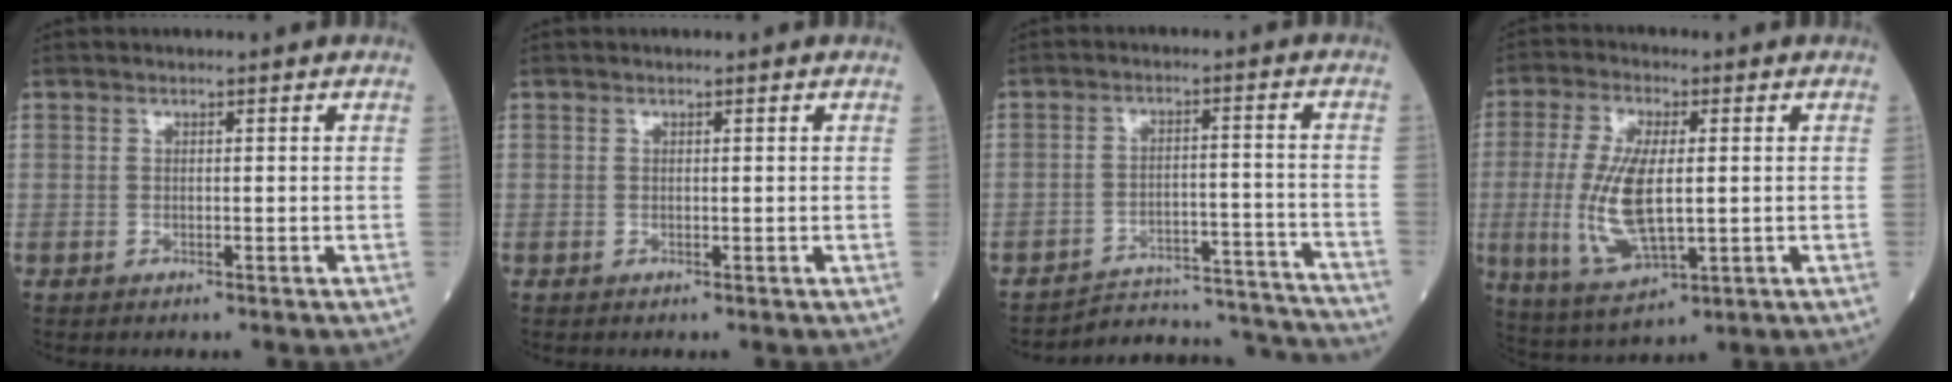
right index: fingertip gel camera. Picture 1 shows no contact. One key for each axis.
{"total": 0.0}
{"total": 15.4, "fx": -15.3, "fy": 0.9, "fz": 0.4, "tx": 0.018, "ty": 0.034, "tz": -0.201}
{"total": 11.8, "fx": -0.7, "fy": 3.9, "fz": 11.2, "tx": -0.245, "ty": -0.012, "tz": -0.005}